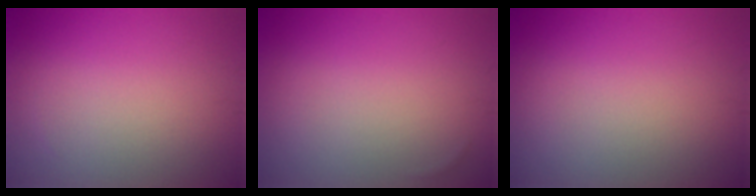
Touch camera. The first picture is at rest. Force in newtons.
{"total": 0.0}
{"total": 0.0}